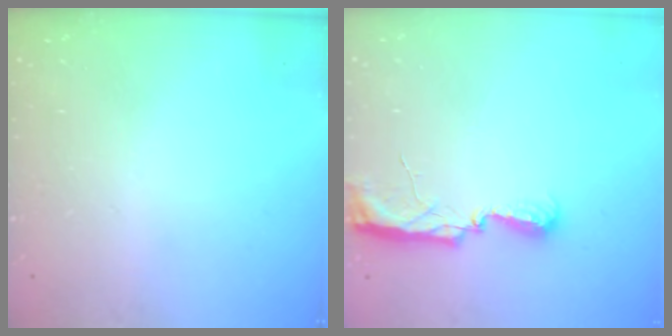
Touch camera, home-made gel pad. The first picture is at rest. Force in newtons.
{"total": 11.5, "press": 10.2, "slide": 5.3}